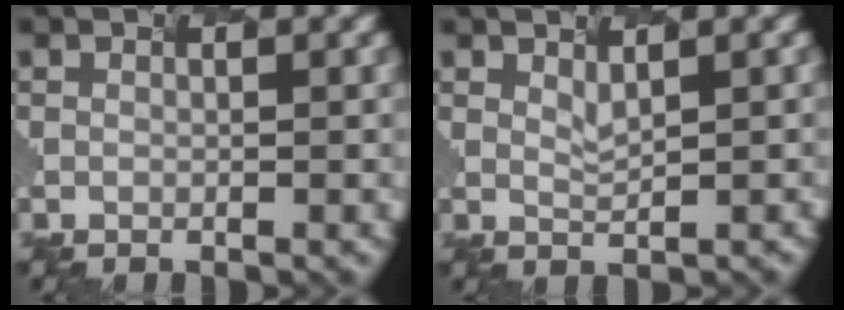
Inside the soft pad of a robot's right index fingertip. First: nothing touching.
{"total": 0.7, "force": [0.6, 0.0, 0.4], "torque": [-0.010, 0.000, 0.021]}